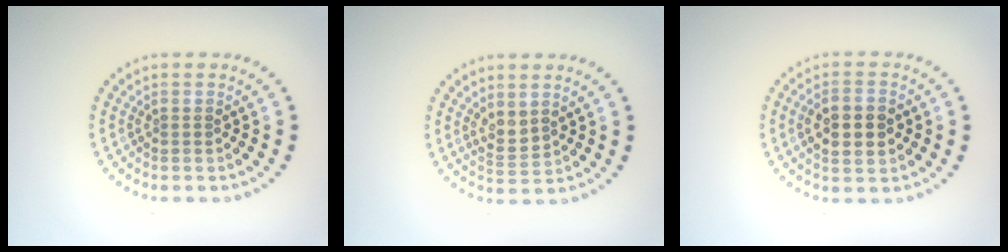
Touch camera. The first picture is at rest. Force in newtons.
{"total": 2.1, "press": 1.7, "slide": 1.2}
{"total": 4.1, "press": 4.1, "slide": 0.2}